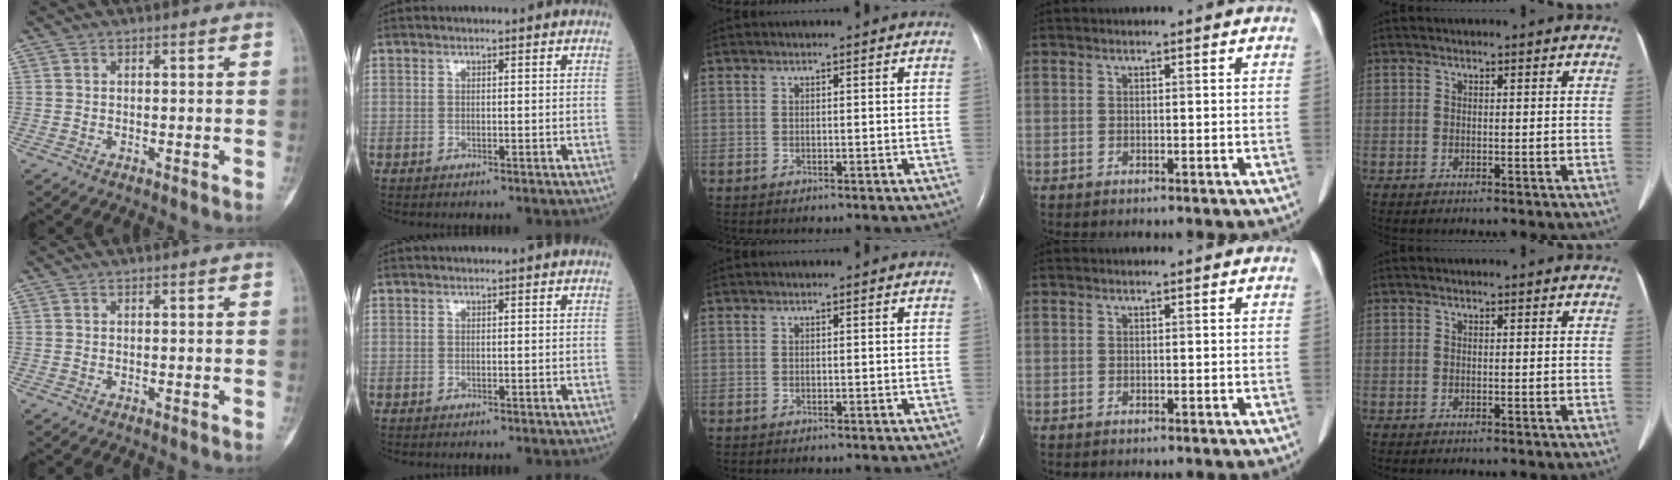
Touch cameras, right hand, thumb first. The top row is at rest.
{}